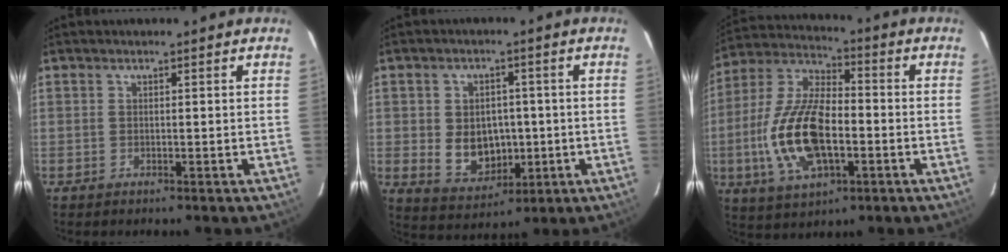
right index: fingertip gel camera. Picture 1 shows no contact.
{"total": 8.7, "force": [-0.7, 6.9, 5.3], "torque": [-0.111, 0.000, 0.011]}
{"total": 17.7, "force": [-3.9, 8.3, 15.2], "torque": [-0.322, -0.002, -0.069]}